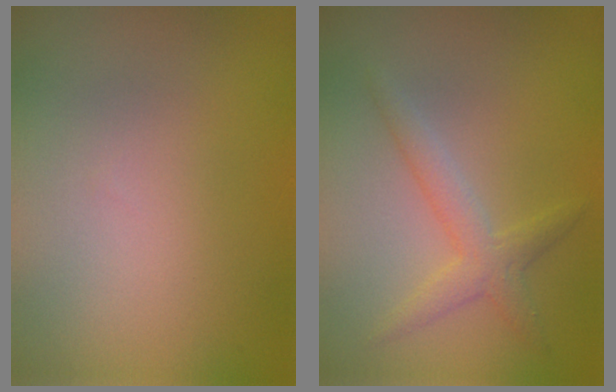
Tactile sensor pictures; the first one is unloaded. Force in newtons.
{"total": 2.4, "press": 2.4, "slide": 0.0}